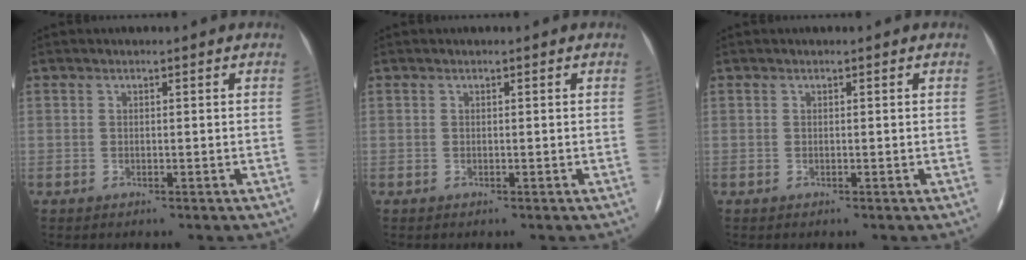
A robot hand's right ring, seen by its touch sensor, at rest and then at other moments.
{"total": 0.0}
{"total": 0.0}